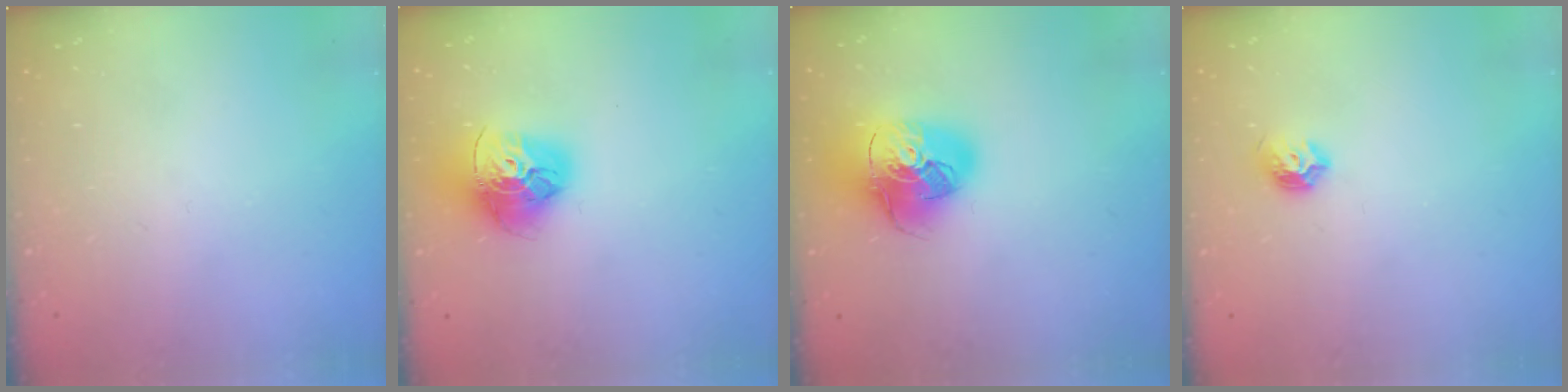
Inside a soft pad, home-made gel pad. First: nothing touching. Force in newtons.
{"total": 16.5, "press": 16.3, "slide": 2.0}
{"total": 17.8, "press": 17.6, "slide": 2.6}
{"total": 6.4, "press": 6.4, "slide": 0.8}